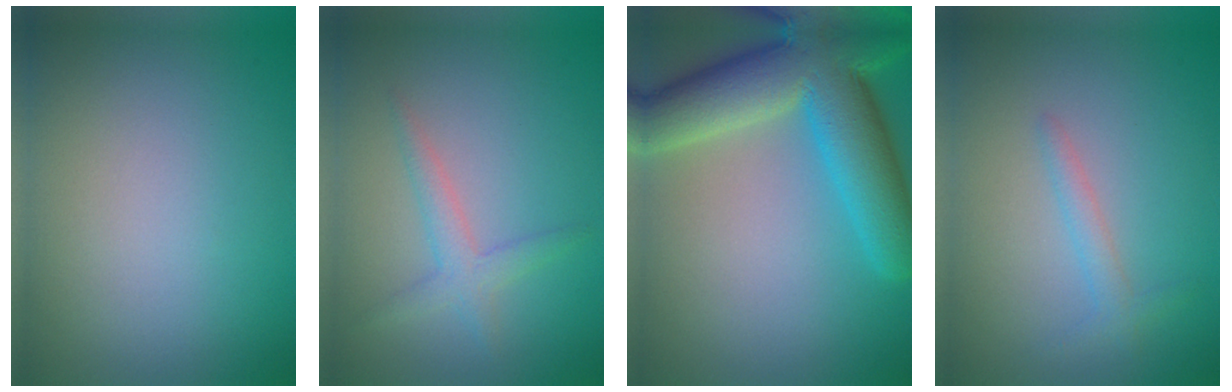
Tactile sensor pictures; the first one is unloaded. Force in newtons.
{"total": 2.1, "press": 2.1, "slide": 0.2}
{"total": 11.6, "press": 11.6, "slide": 0.6}
{"total": 1.4, "press": 1.4, "slide": 0.1}